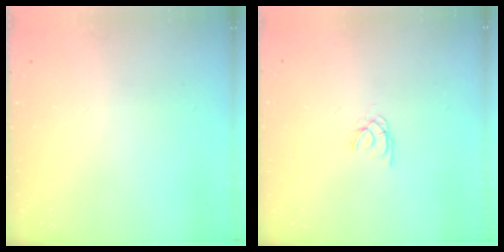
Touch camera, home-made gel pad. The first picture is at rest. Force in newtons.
{"total": 1.5, "press": 1.4, "slide": 0.2}